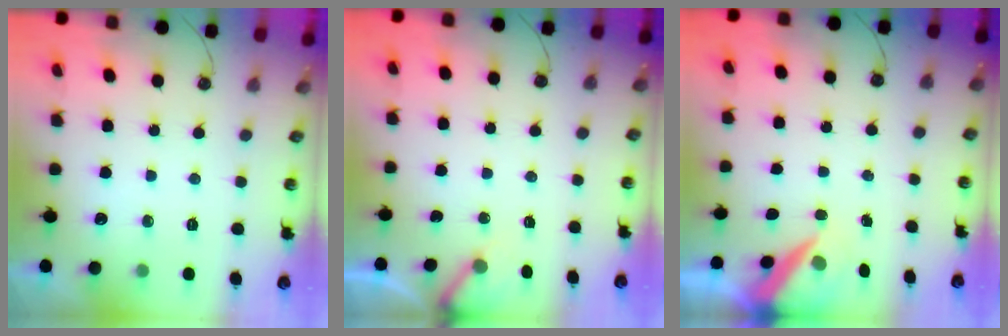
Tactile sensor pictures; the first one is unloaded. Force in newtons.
{"total": 2.7, "press": 2.7, "slide": 0.2}
{"total": 6.4, "press": 6.4, "slide": 0.8}